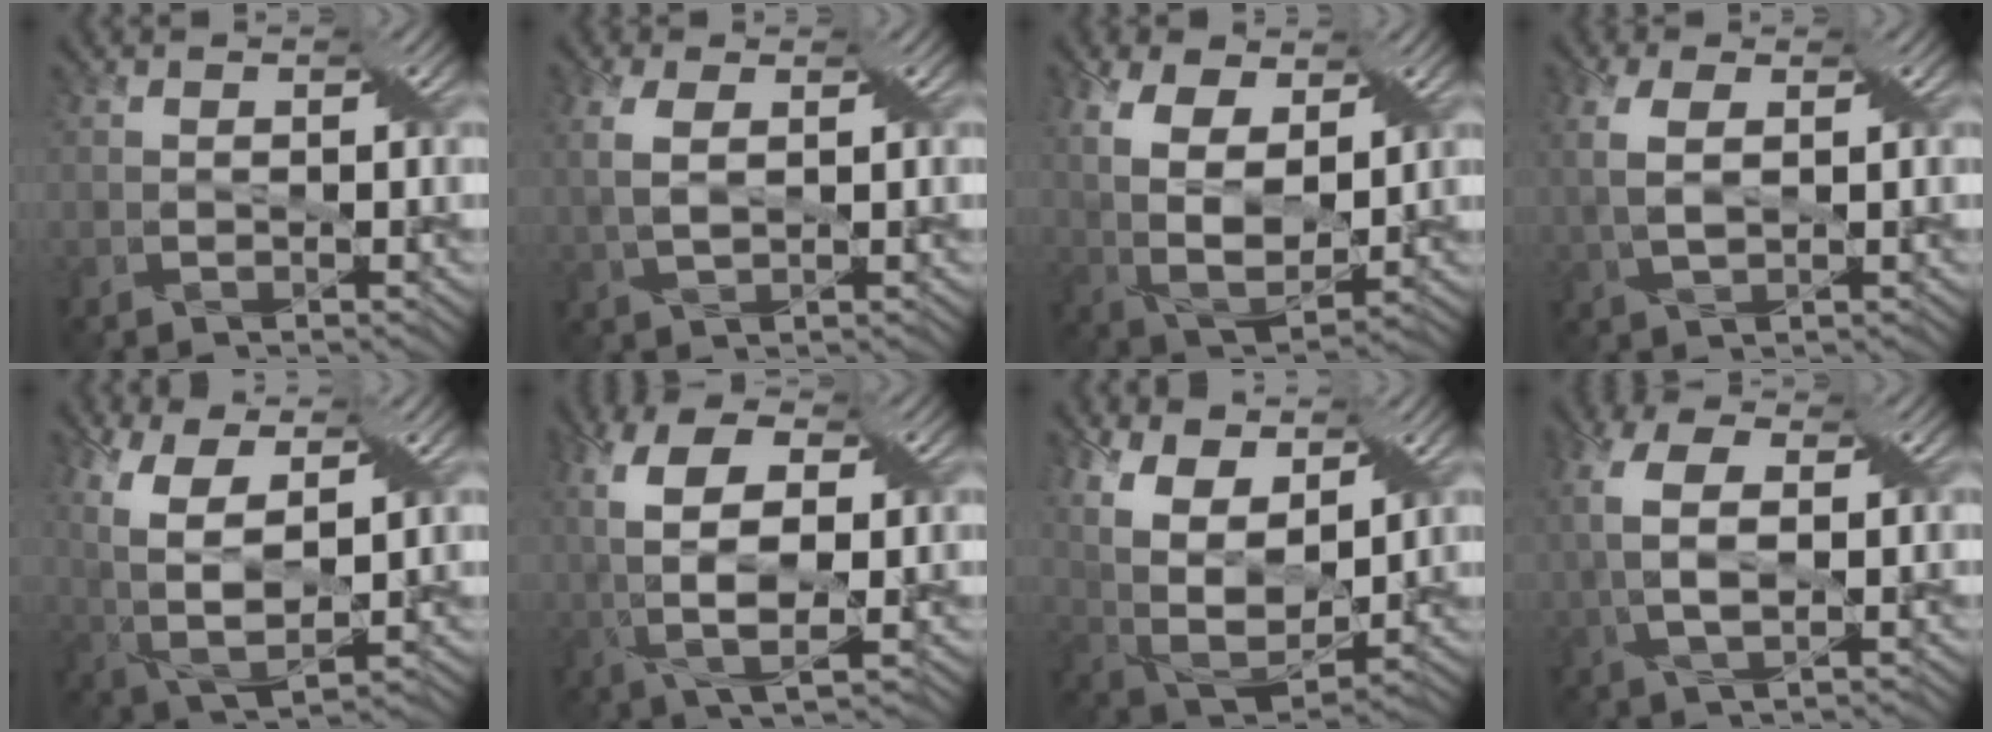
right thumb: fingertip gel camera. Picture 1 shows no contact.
{"total": 3.9, "force": [1.1, 1.8, 3.3], "torque": [-0.089, 0.007, 0.023]}
{"total": 10.8, "force": [3.9, 5.9, 8.2], "torque": [-0.198, 0.004, 0.075]}
{"total": 4.4, "force": [1.0, 2.0, 3.8], "torque": [-0.100, 0.008, 0.022]}
{"total": 12.3, "force": [3.3, 6.2, 10.1], "torque": [-0.248, -0.001, 0.067]}
{"total": 11.0, "force": [1.0, 5.6, 9.4], "torque": [-0.212, 0.005, 0.013]}
{"total": 14.8, "force": [6.4, 8.0, 10.7], "torque": [-0.263, 0.026, 0.117]}
{"total": 7.1, "force": [1.1, 3.4, 6.2], "torque": [-0.150, 0.013, 0.013]}